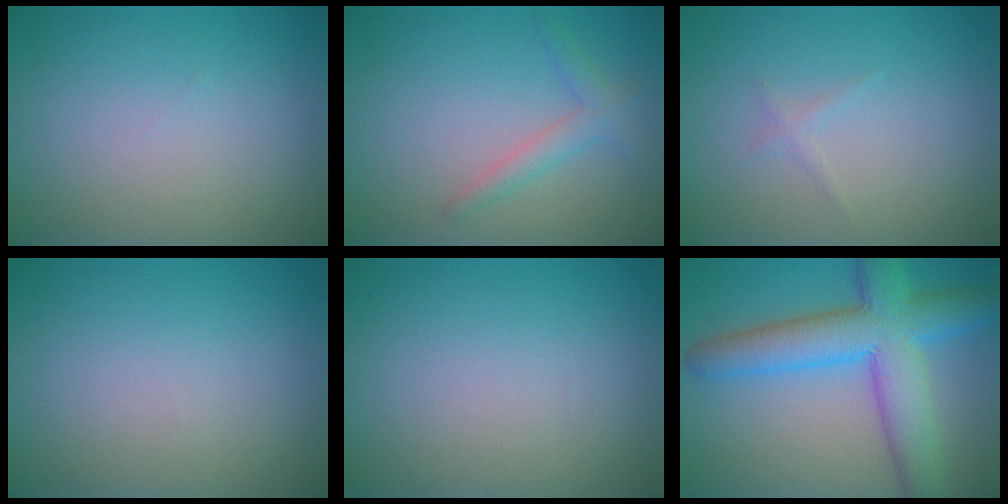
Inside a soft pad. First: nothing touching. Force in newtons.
{"total": 2.0, "press": 2.0, "slide": 0.1}
{"total": 0.7, "press": 0.7, "slide": 0.1}
{"total": 0.0}
{"total": 0.0}
{"total": 8.8, "press": 8.8, "slide": 0.2}